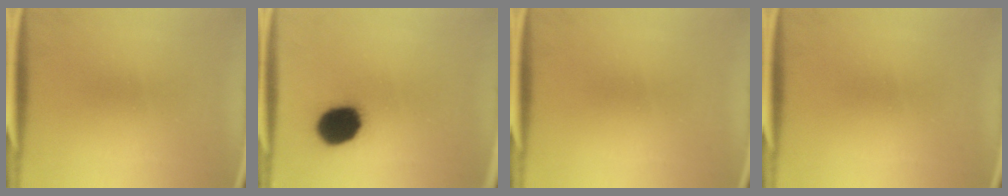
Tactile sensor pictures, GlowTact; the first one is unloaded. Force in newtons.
{"total": 14.1}
{"total": 0.0}
{"total": 0.0}